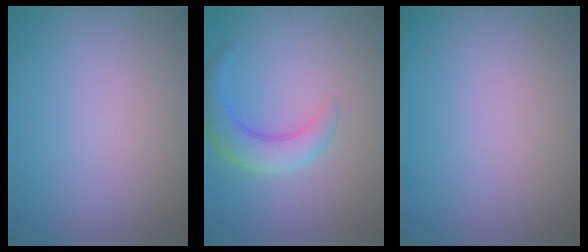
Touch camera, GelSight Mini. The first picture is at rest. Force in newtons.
{"total": 4.0, "press": 3.9, "slide": 0.2}
{"total": 0.0}